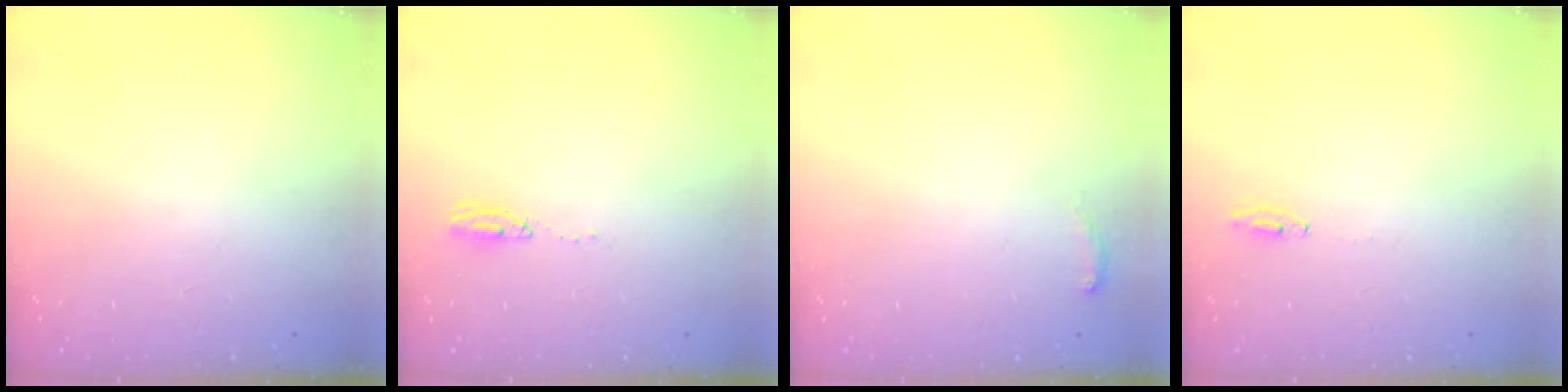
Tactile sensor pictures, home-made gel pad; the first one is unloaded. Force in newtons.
{"total": 3.6, "press": 3.2, "slide": 1.5}
{"total": 3.6, "press": 3.3, "slide": 1.4}
{"total": 2.4, "press": 2.4, "slide": 0.2}